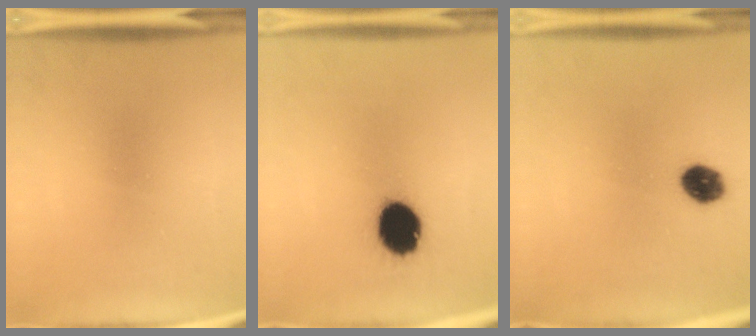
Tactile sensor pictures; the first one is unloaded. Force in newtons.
{"total": 12.2}
{"total": 6.0}